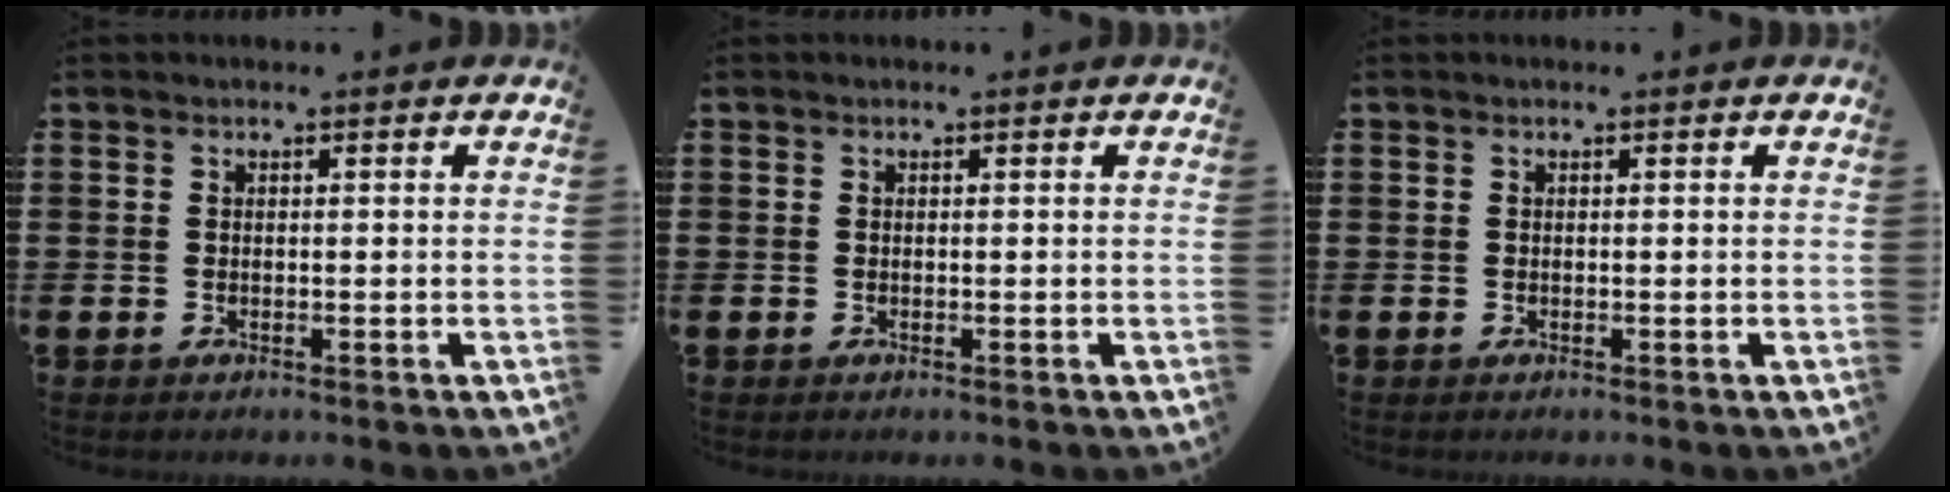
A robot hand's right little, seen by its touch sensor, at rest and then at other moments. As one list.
[{"total": 0.0}, {"total": 0.0}]